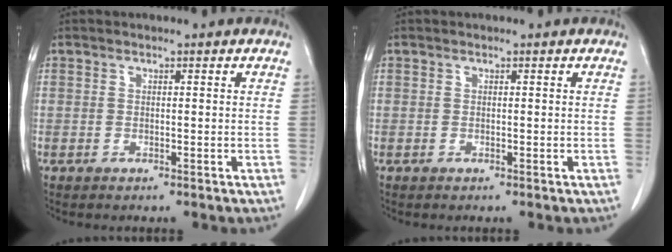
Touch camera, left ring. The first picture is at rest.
{"total": 0.0}